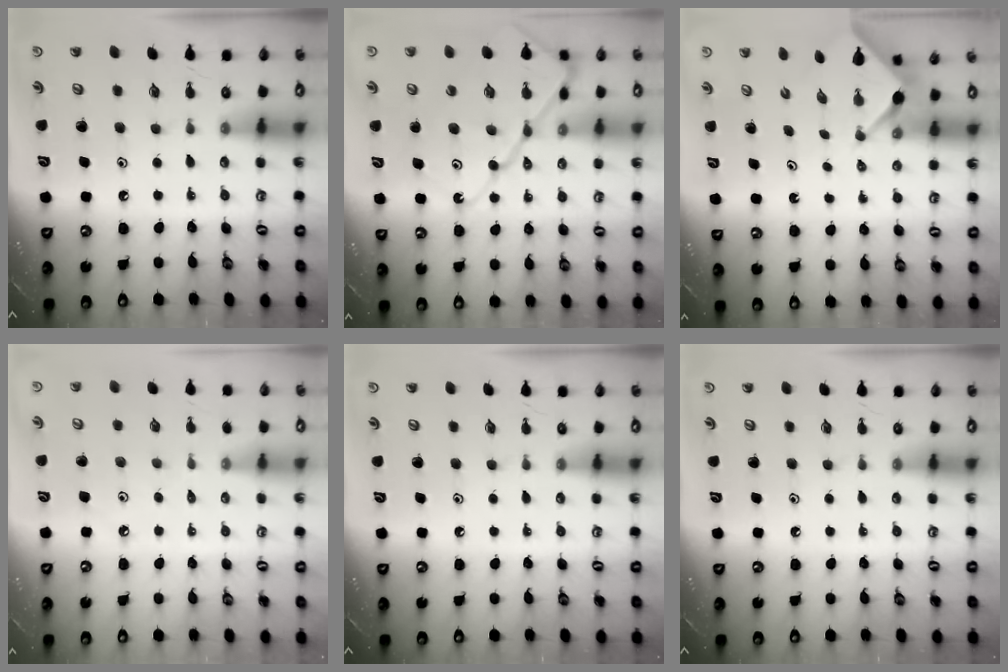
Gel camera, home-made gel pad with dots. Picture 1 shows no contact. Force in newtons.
{"total": 15.4, "press": 15.3, "slide": 1.5}
{"total": 2.5, "press": 2.5, "slide": 0.3}
{"total": 1.7, "press": 1.7, "slide": 0.3}
{"total": 0.0}
{"total": 0.0}